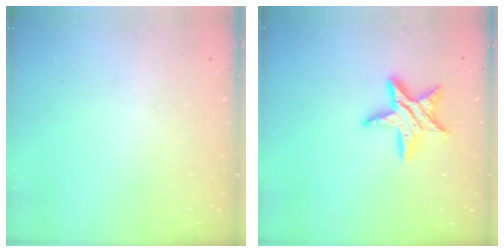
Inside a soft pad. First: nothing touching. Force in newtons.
{"total": 12.9, "press": 12.8, "slide": 1.0}